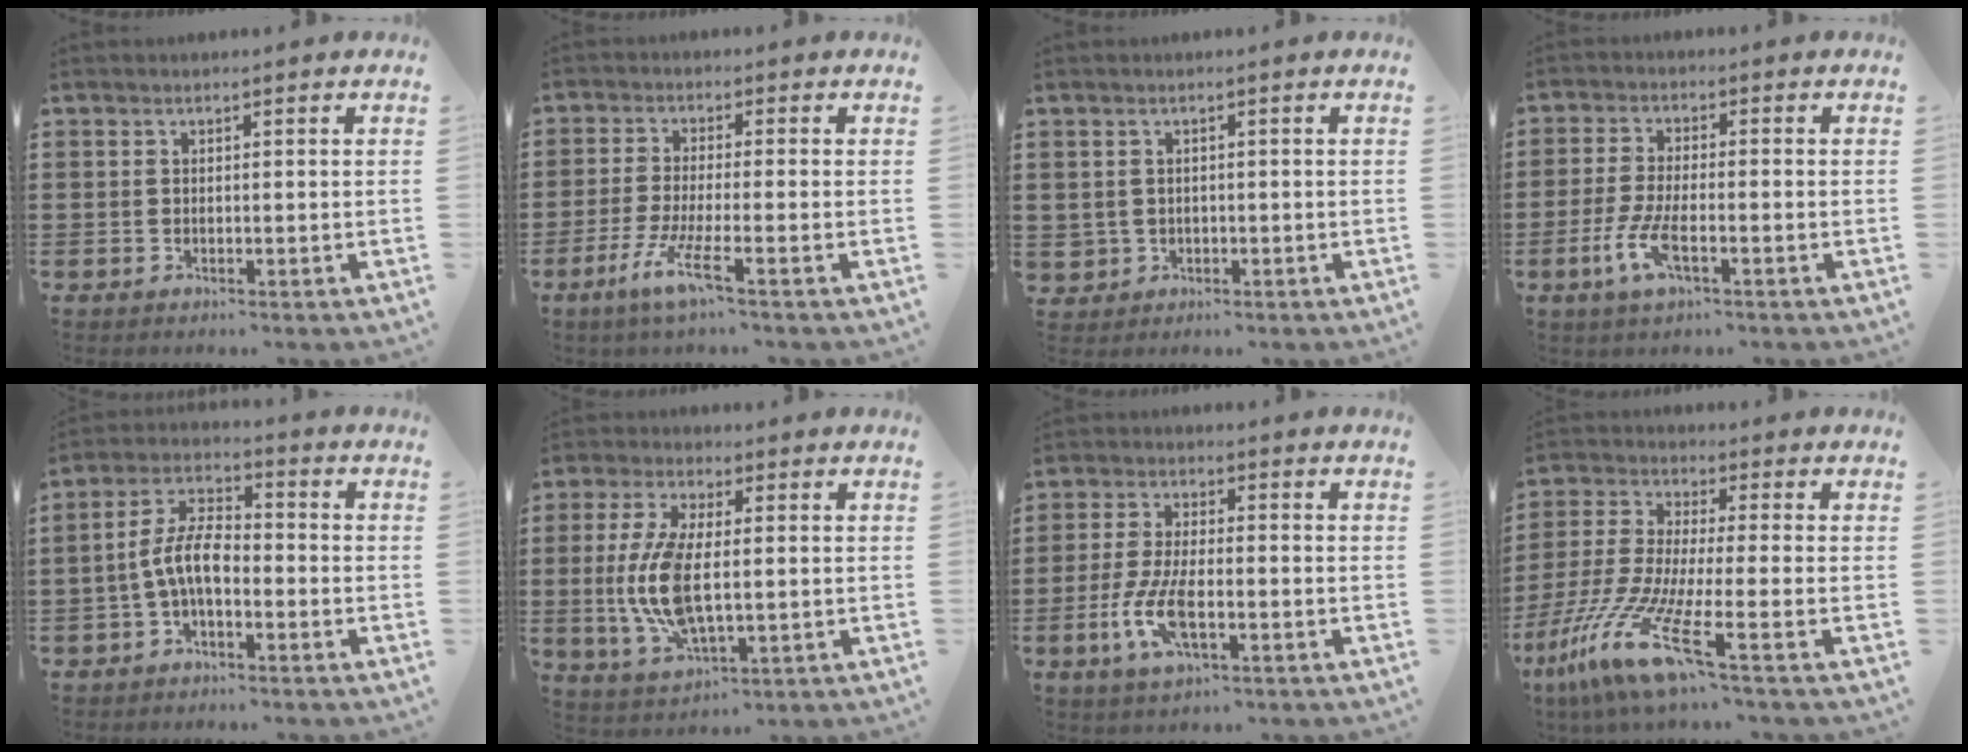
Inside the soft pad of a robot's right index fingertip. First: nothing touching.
{"total": 5.9, "force": [-3.3, 0.3, 4.9], "torque": [-0.115, -0.018, -0.066]}
{"total": 1.3, "force": [-0.1, 1.3, -0.1], "torque": [-0.004, 0.006, -0.005]}
{"total": 5.9, "force": [-2.5, 1.7, 5.1], "torque": [-0.116, -0.013, -0.050]}
{"total": 7.3, "force": [-2.0, 3.2, 6.3], "torque": [-0.151, -0.001, -0.047]}
{"total": 10.9, "force": [-0.3, 4.6, 9.9], "torque": [-0.223, -0.011, -0.008]}
{"total": 7.7, "force": [-2.7, 2.8, 6.6], "torque": [-0.157, -0.016, -0.055]}
{"total": 13.2, "force": [-8.1, 1.2, 10.3], "torque": [-0.243, -0.008, -0.161]}